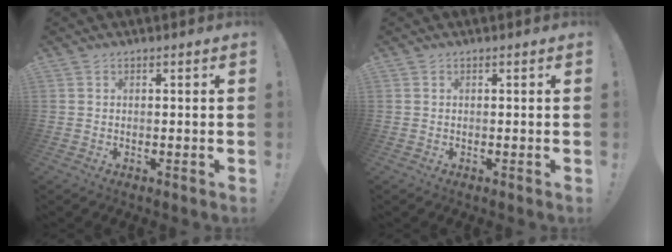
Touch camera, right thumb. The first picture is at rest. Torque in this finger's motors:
{"motor_torque": [-0.01, 0.01, 0.00, -0.01, 0.00]}